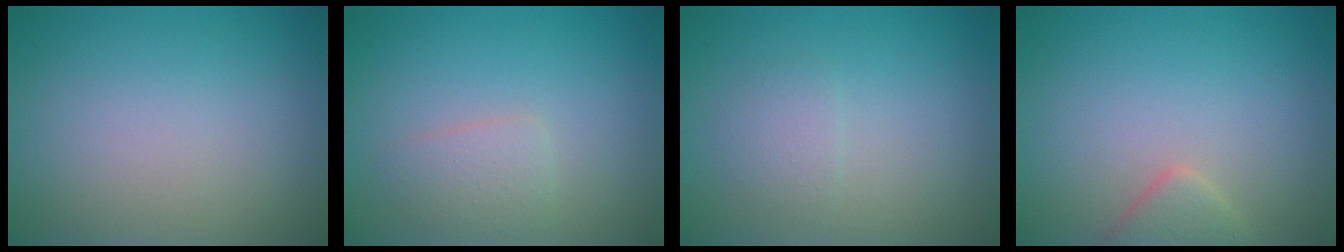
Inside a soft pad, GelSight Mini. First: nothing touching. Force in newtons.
{"total": 1.7, "press": 1.7, "slide": 0.1}
{"total": 1.4, "press": 1.4, "slide": 0.0}
{"total": 2.1, "press": 2.1, "slide": 0.2}